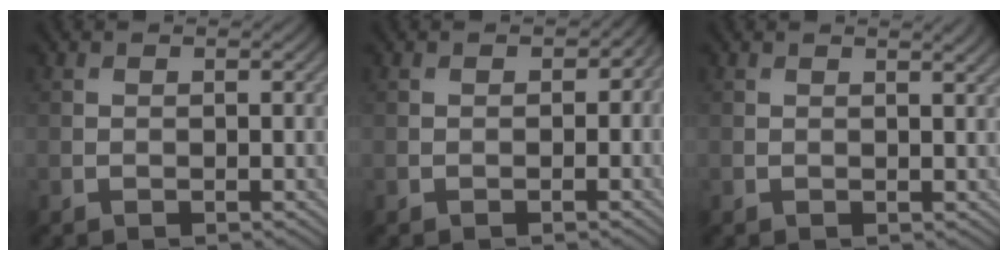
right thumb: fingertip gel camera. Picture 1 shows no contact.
{"total": 1.5, "force": [-0.2, 1.4, 0.7], "torque": [-0.007, -0.010, -0.004]}
{"total": 1.5, "force": [1.1, 0.2, 1.0], "torque": [-0.015, -0.004, 0.013]}